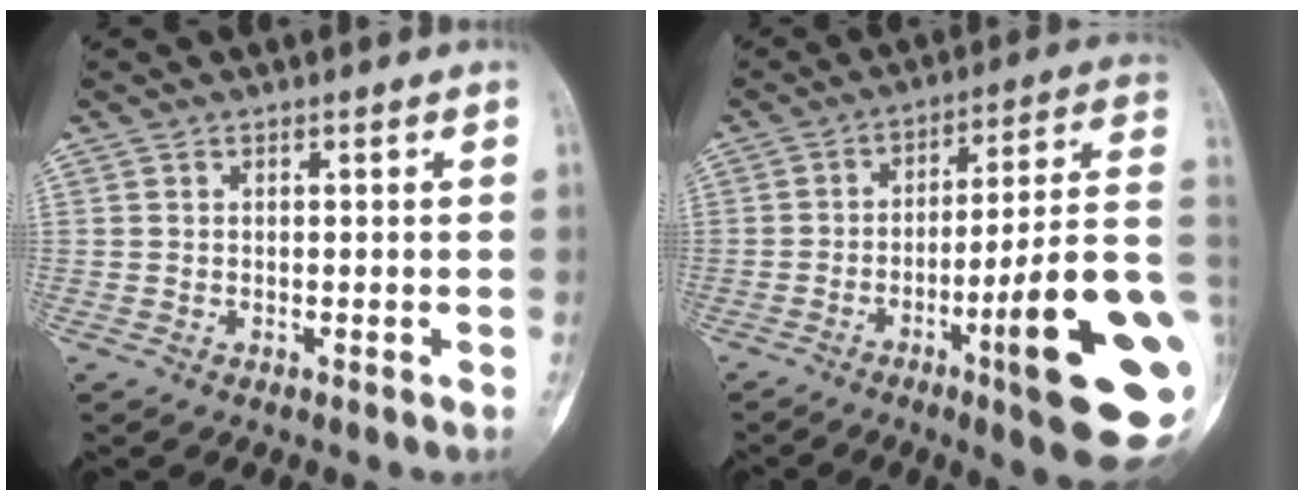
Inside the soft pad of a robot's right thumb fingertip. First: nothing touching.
{"total": 23.2, "force": [-6.5, 3.1, 22.1], "torque": [-0.255, 0.014, -0.090]}